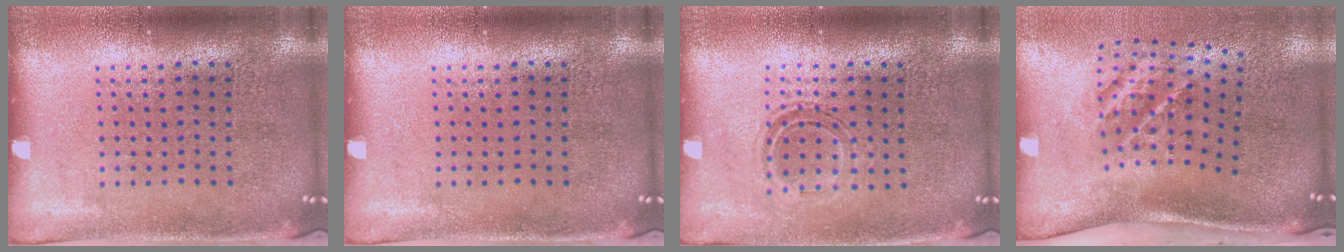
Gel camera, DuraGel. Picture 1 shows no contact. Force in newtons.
{"total": 0.0}
{"total": 1.1, "press": 0.9, "slide": 0.7}
{"total": 2.3, "press": 1.3, "slide": 1.9}